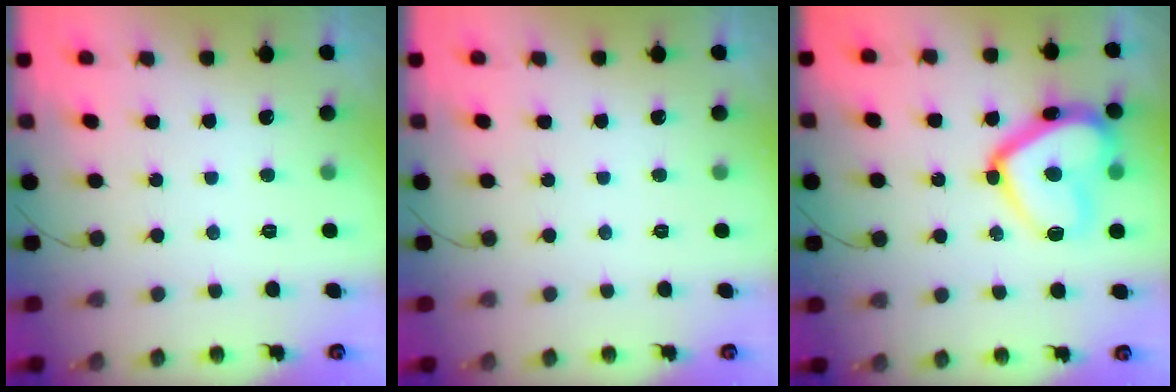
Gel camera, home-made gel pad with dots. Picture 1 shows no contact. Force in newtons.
{"total": 0.0}
{"total": 18.9, "press": 18.9, "slide": 1.4}